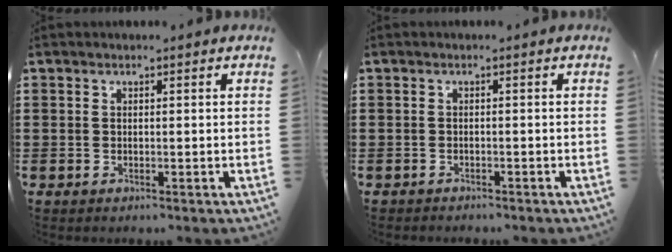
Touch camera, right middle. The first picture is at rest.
{"total": 0.8, "force": [-0.8, 0.1, -0.1], "torque": [-0.001, 0.002, -0.018]}